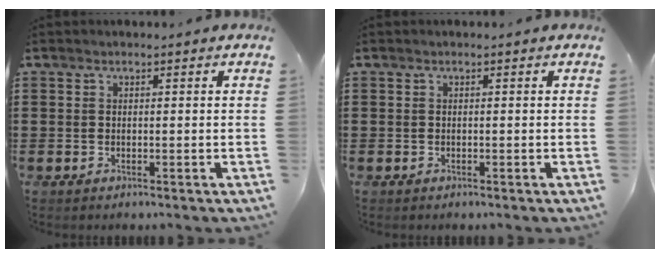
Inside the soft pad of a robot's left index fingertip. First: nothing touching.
{"total": 0.0}